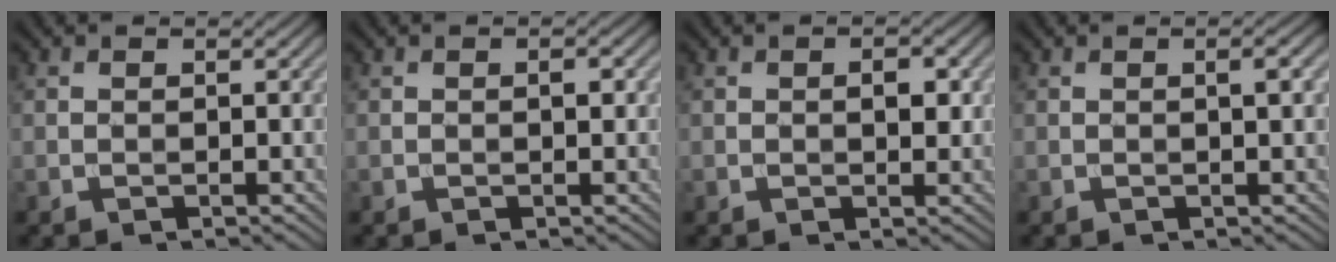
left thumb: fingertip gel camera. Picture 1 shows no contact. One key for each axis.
{"total": 0.9, "fx": 0.1, "fy": 0.4, "fz": 0.8, "tx": -0.009, "ty": -0.001, "tz": 0.001}
{"total": 2.1, "fx": 0.3, "fy": 1.1, "fz": 1.8, "tx": -0.024, "ty": 0.000, "tz": 0.004}
{"total": 1.4, "fx": 0.2, "fy": 0.1, "fz": 1.4, "tx": -0.024, "ty": 0.004, "tz": 0.003}